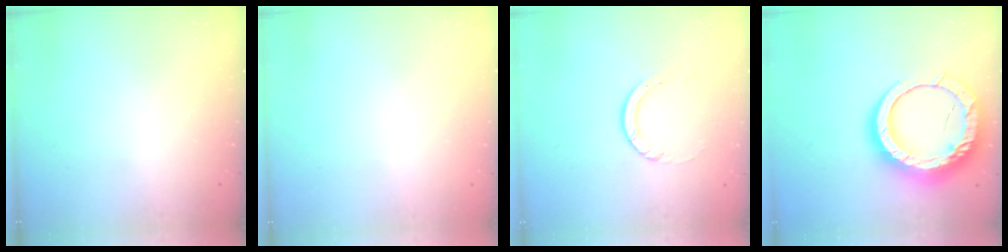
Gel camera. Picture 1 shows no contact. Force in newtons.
{"total": 2.6, "press": 2.6, "slide": 0.2}
{"total": 3.9, "press": 3.9, "slide": 0.4}
{"total": 21.8, "press": 21.7, "slide": 2.1}